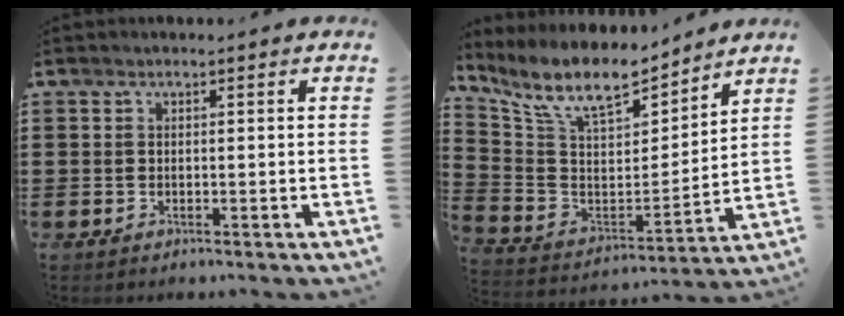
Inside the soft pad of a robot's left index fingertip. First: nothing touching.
{"total": 10.7, "force": [8.4, 3.1, 5.8], "torque": [-0.149, -0.045, 0.146]}